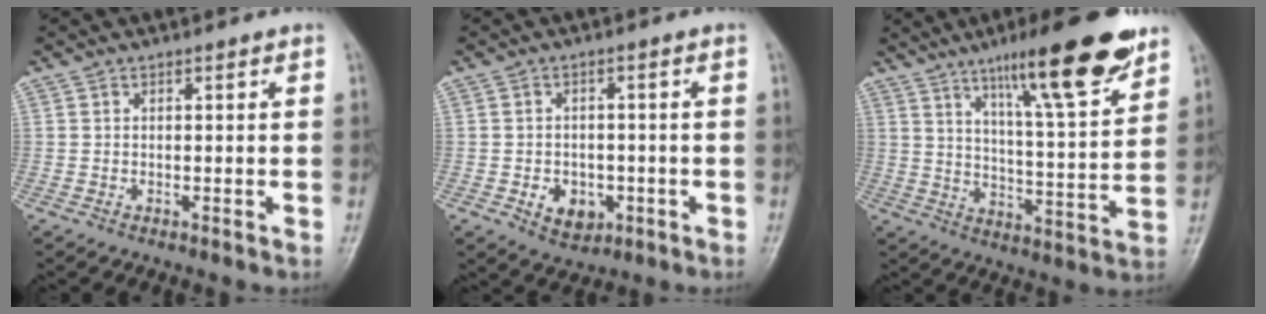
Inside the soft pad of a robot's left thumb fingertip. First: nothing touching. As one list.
[{"total": 5.6, "force": [-1.8, 4.3, 3.1], "torque": [-0.029, 0.008, -0.016]}, {"total": 19.0, "force": [12.1, 3.4, 14.3], "torque": [-0.191, -0.061, 0.189]}]